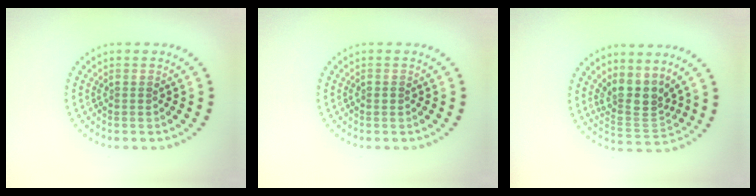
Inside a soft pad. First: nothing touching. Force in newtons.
{"total": 0.8, "press": 0.8, "slide": 0.0}
{"total": 3.8, "press": 2.9, "slide": 2.4}